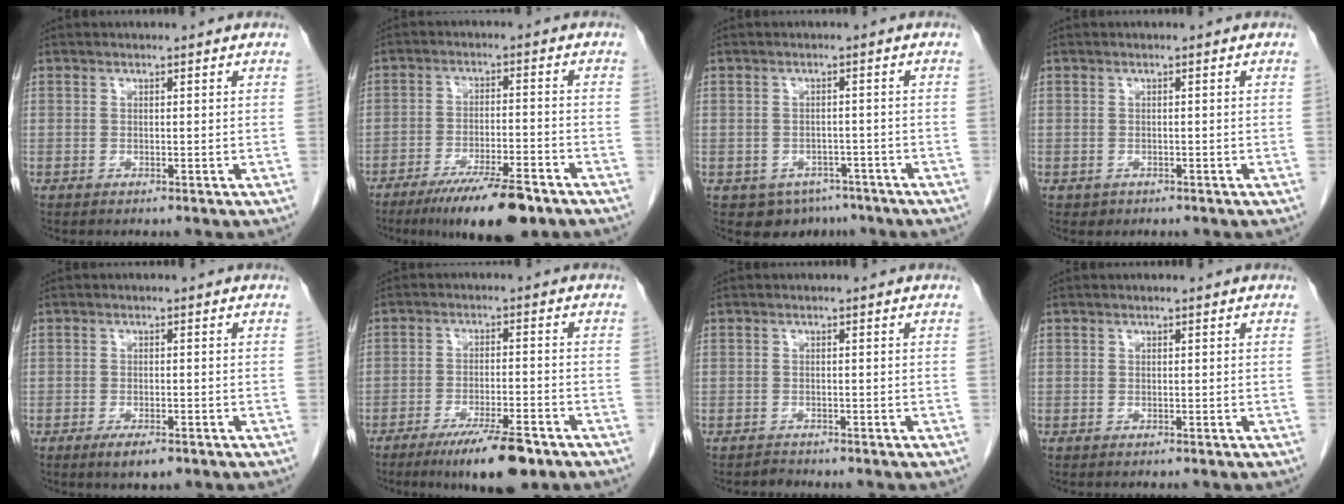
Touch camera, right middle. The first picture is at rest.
{"total": 11.3, "force": [-8.1, 1.9, 7.7], "torque": [-0.122, -0.021, -0.133]}
{"total": 5.7, "force": [-4.0, 3.9, 1.2], "torque": [-0.004, 0.009, -0.050]}
{"total": 0.8, "force": [-0.4, 0.7, 0.1], "torque": [-0.007, 0.002, -0.002]}
{"total": 3.4, "force": [-2.2, 1.0, 2.5], "torque": [-0.044, -0.004, -0.032]}
{"total": 9.7, "force": [-6.7, 1.6, 6.8], "torque": [-0.108, -0.016, -0.106]}
{"total": 0.9, "force": [-0.8, 0.1, -0.4], "torque": [0.004, -0.004, -0.015]}
{"total": 0.0}